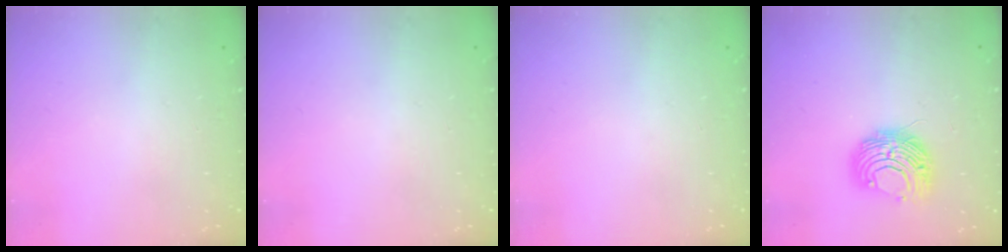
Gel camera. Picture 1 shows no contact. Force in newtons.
{"total": 0.0}
{"total": 0.0}
{"total": 8.9, "press": 8.9, "slide": 0.0}